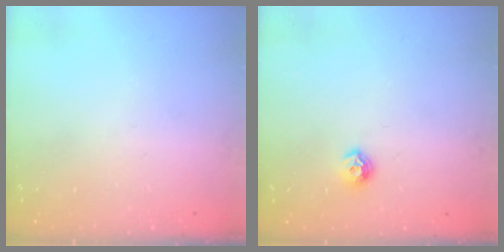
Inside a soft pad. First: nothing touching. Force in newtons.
{"total": 7.5, "press": 7.4, "slide": 0.7}